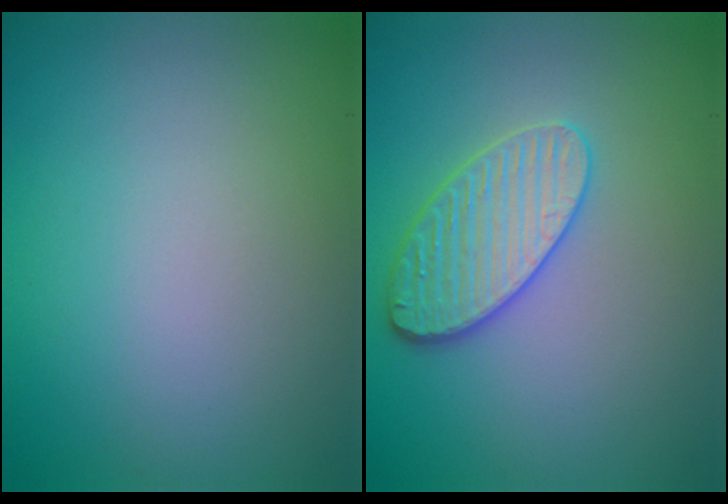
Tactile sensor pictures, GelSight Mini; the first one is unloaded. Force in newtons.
{"total": 3.8, "press": 3.5, "slide": 1.4}